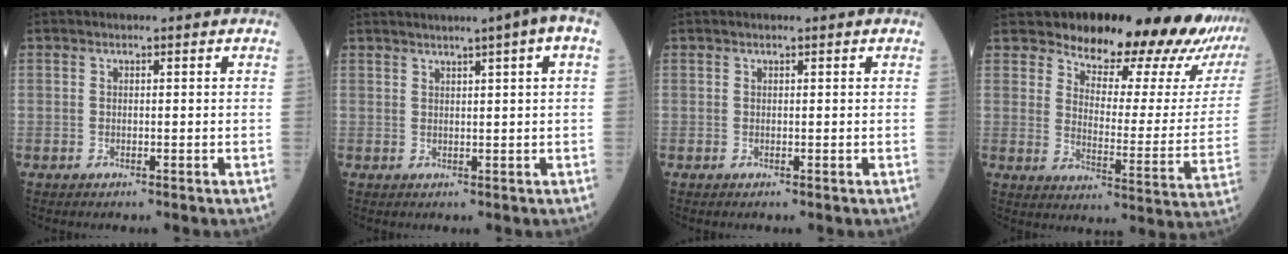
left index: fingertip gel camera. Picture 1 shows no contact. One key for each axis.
{"total": 5.9, "fx": 3.3, "fy": -0.5, "fz": 4.8, "tx": -0.072, "ty": 0.018, "tz": 0.045}
{"total": 0.7, "fx": 0.7, "fy": 0.0, "fz": 0.2, "tx": -0.007, "ty": 0.007, "tz": 0.012}
{"total": 24.0, "fx": 21.6, "fy": 3.2, "fz": 9.9, "tx": -0.131, "ty": -0.101, "tz": 0.258}